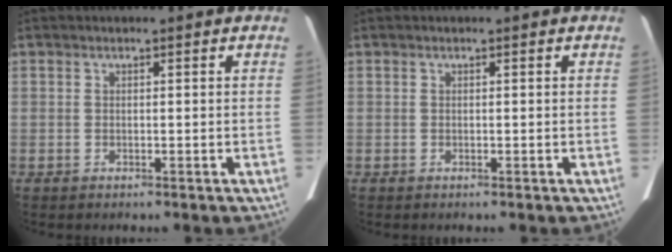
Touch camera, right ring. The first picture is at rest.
{"total": 0.0}